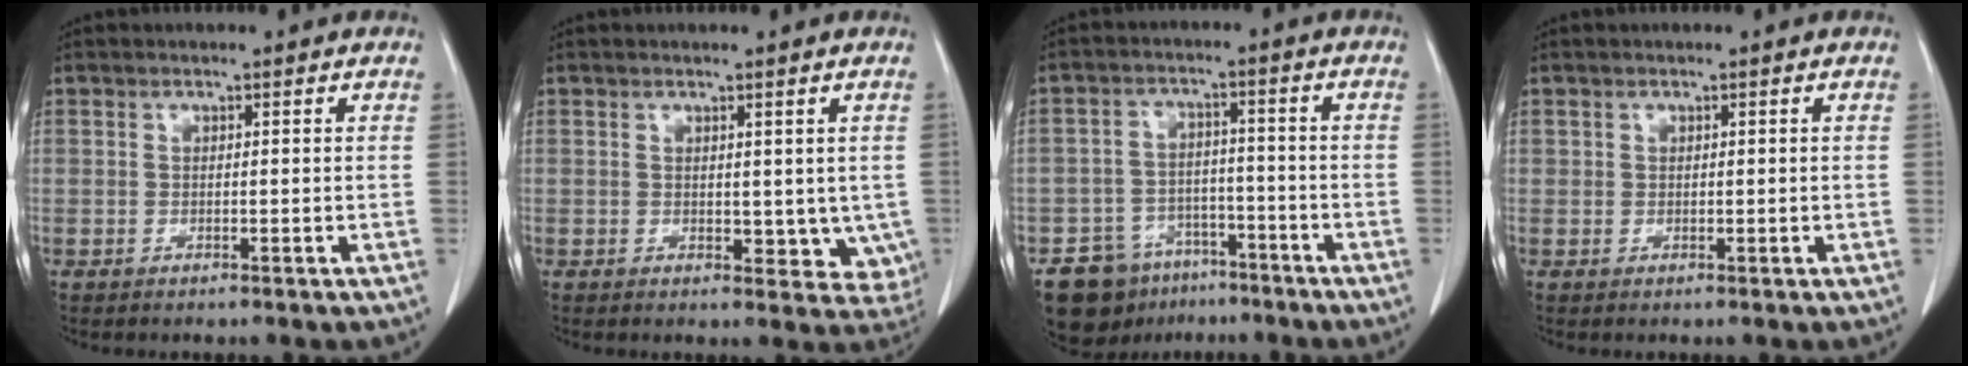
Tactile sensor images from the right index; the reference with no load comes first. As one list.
[{"total": 5.2, "force": [0.7, 3.6, 3.7], "torque": [-0.018, -0.010, 0.016]}, {"total": 9.7, "force": [-6.5, 6.8, 2.4], "torque": [-0.039, 0.022, -0.098]}, {"total": 0.7, "force": [0.3, 0.6, 0.0], "torque": [0.009, 0.003, 0.004]}]